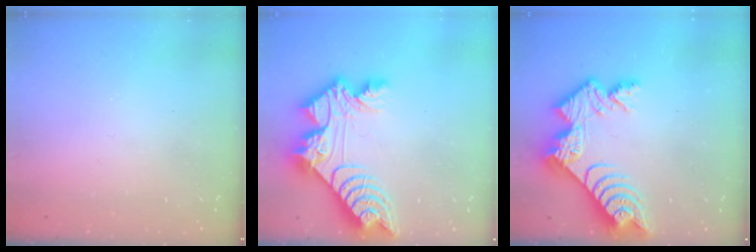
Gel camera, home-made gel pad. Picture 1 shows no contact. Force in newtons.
{"total": 14.9, "press": 14.8, "slide": 1.5}
{"total": 12.9, "press": 12.9, "slide": 1.0}